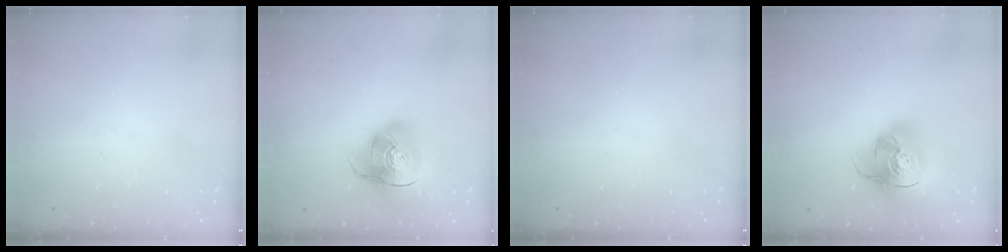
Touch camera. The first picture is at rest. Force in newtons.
{"total": 14.0, "press": 13.8, "slide": 2.3}
{"total": 0.0}
{"total": 17.7, "press": 17.5, "slide": 2.5}